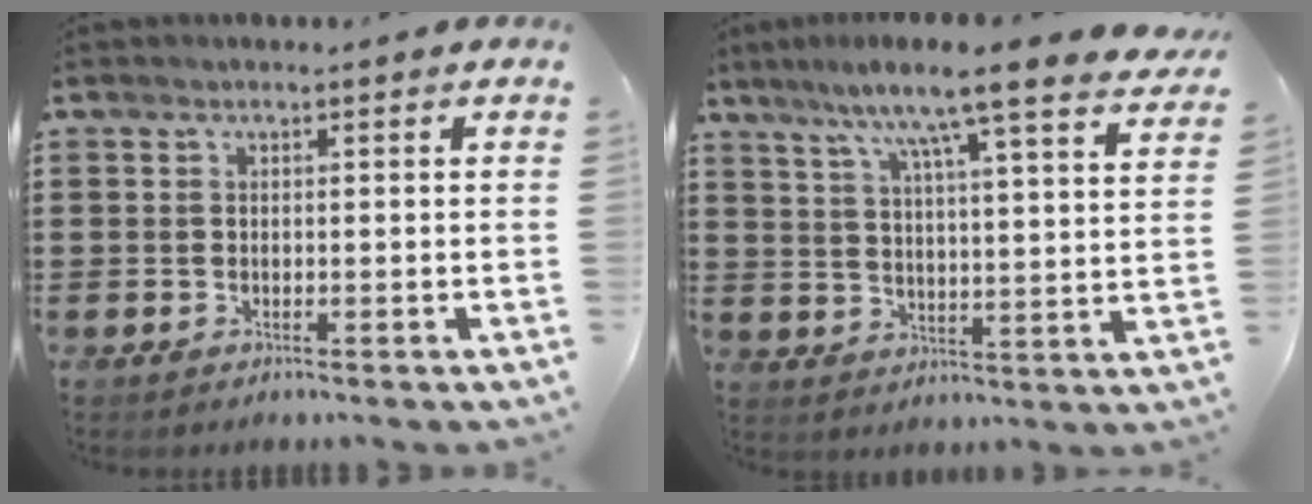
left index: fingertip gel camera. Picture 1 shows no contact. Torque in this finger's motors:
{"motor_torque": [1.58, -0.56, 0.56, 0.21]}